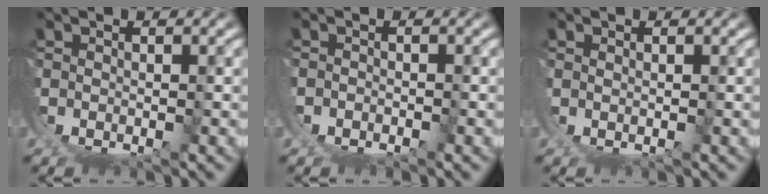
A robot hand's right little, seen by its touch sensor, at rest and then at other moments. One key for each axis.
{"total": 1.2, "fx": -0.2, "fy": 1.1, "fz": 0.3, "tx": -0.009, "ty": 0.001, "tz": -0.004}
{"total": 1.3, "fx": 0.7, "fy": -1.0, "fz": 0.1, "tx": 0.002, "ty": 0.000, "tz": 0.014}